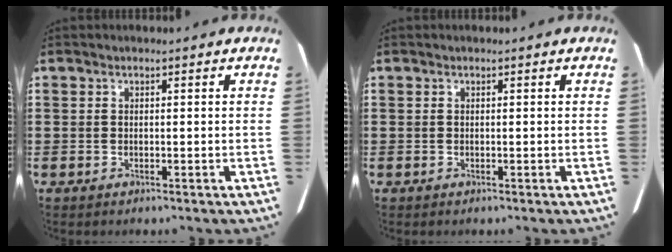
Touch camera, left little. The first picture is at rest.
{"total": 0.0}